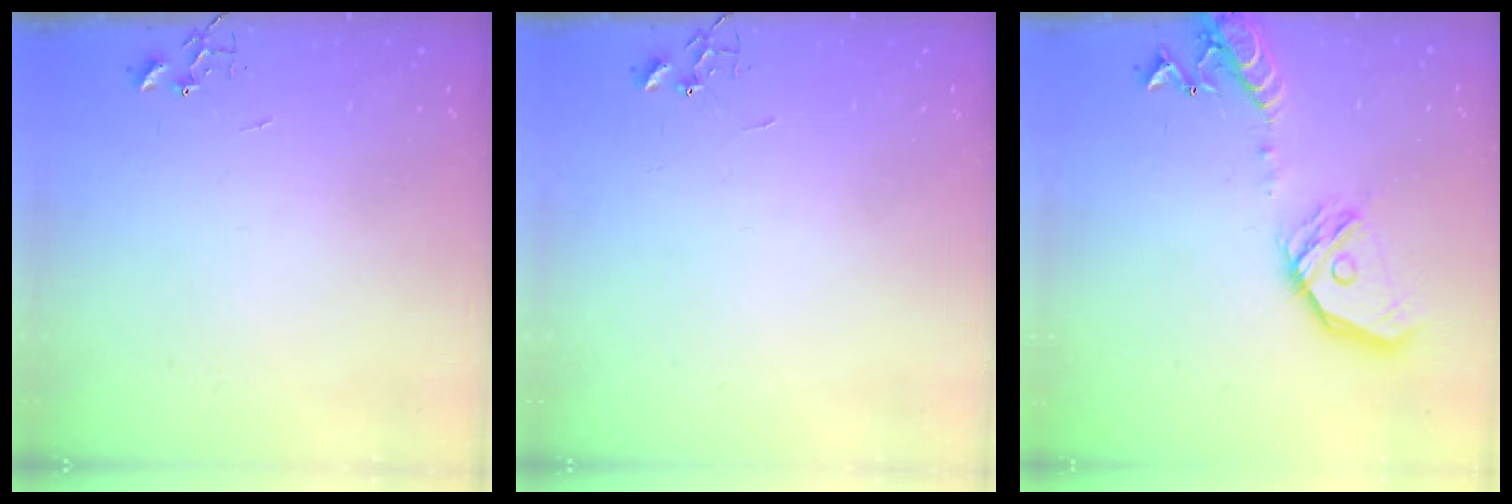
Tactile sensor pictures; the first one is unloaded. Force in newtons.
{"total": 0.0}
{"total": 18.2, "press": 17.9, "slide": 3.1}